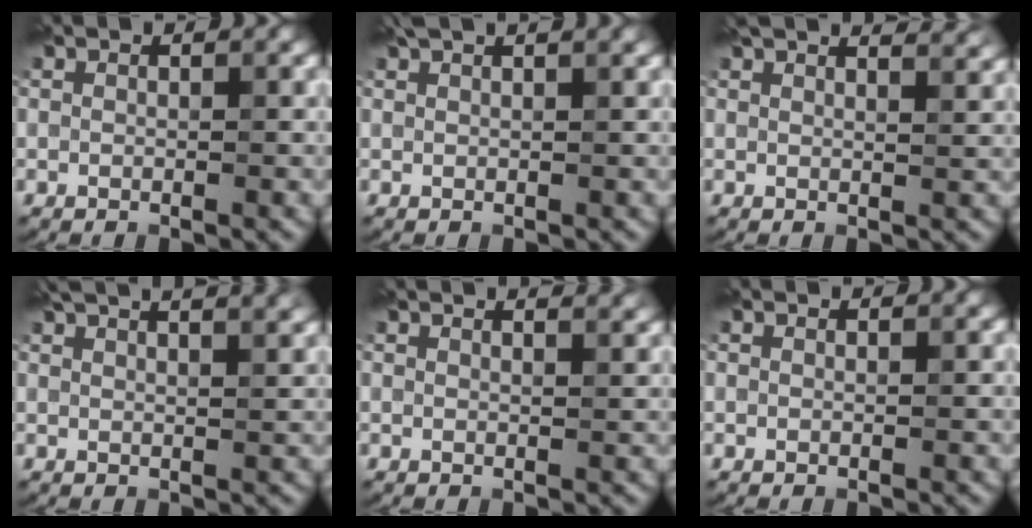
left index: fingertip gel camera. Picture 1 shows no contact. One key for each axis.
{"total": 3.0, "fx": 2.2, "fy": 0.8, "fz": 1.8, "tx": -0.013, "ty": 0.010, "tz": 0.019}
{"total": 5.3, "fx": 4.3, "fy": 1.6, "fz": 2.7, "tx": -0.014, "ty": 0.033, "tz": 0.030}
{"total": 7.7, "fx": 5.5, "fy": 2.7, "fz": 4.6, "tx": -0.028, "ty": 0.052, "tz": 0.036}
{"total": 3.6, "fx": 2.9, "fy": 1.2, "fz": 1.7, "tx": 0.002, "ty": 0.020, "tz": 0.012}
{"total": 0.7, "fx": 0.7, "fy": 0.0, "fz": 0.1, "tx": -0.002, "ty": -0.004, "tz": 0.005}